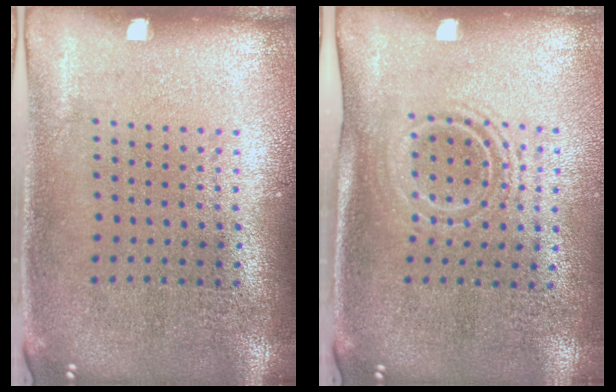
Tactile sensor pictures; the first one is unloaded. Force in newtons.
{"total": 1.6, "press": 1.2, "slide": 1.0}